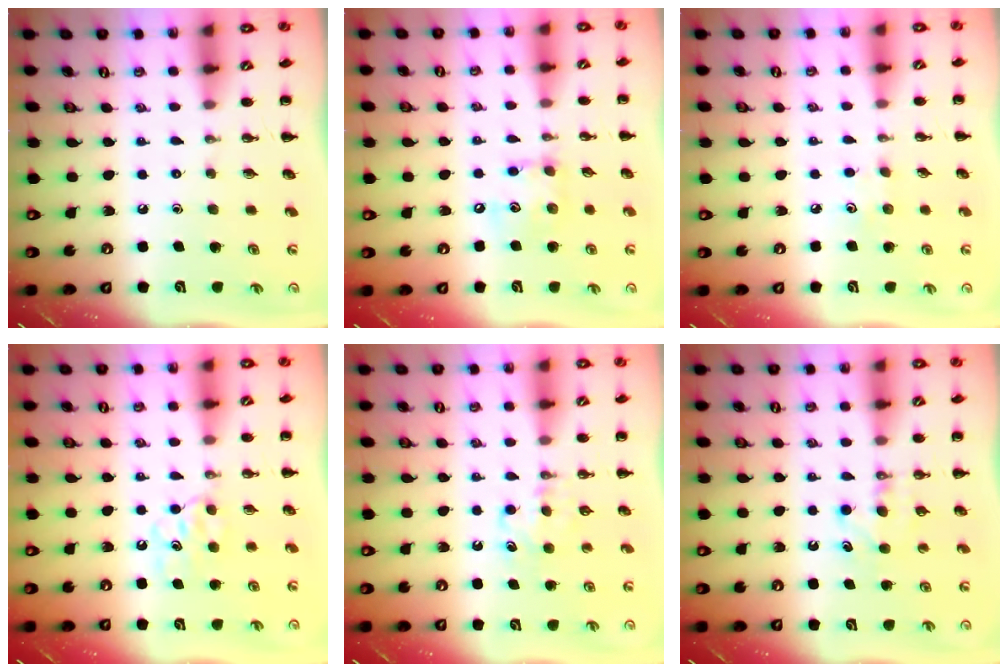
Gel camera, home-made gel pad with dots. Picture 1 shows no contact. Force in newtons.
{"total": 8.7, "press": 8.7, "slide": 0.9}
{"total": 4.0, "press": 3.9, "slide": 1.1}
{"total": 5.8, "press": 5.6, "slide": 1.6}
{"total": 5.2, "press": 5.0, "slide": 1.6}
{"total": 5.6, "press": 5.3, "slide": 1.6}